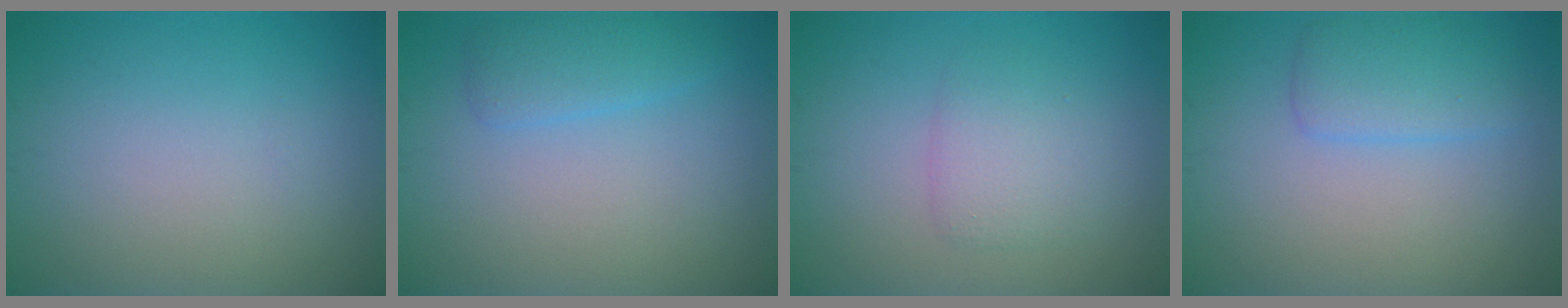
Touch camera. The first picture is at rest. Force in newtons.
{"total": 2.2, "press": 2.2, "slide": 0.1}
{"total": 2.5, "press": 2.5, "slide": 0.3}
{"total": 2.8, "press": 2.8, "slide": 0.2}